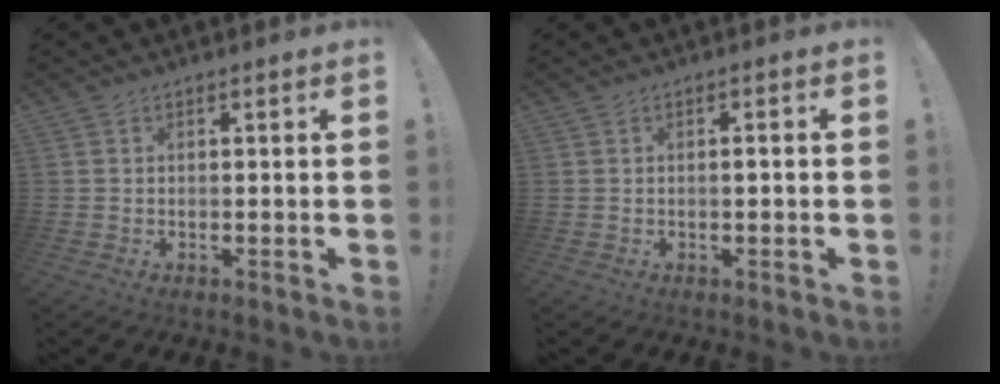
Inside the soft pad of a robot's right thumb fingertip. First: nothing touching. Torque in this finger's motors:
{"motor_torque": [-0.11, -0.30, -0.16, 0.30, 0.07]}